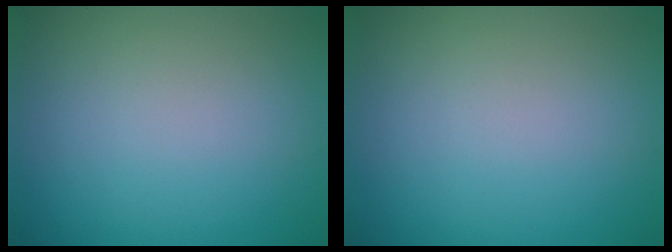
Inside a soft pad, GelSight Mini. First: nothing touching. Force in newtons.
{"total": 0.0}